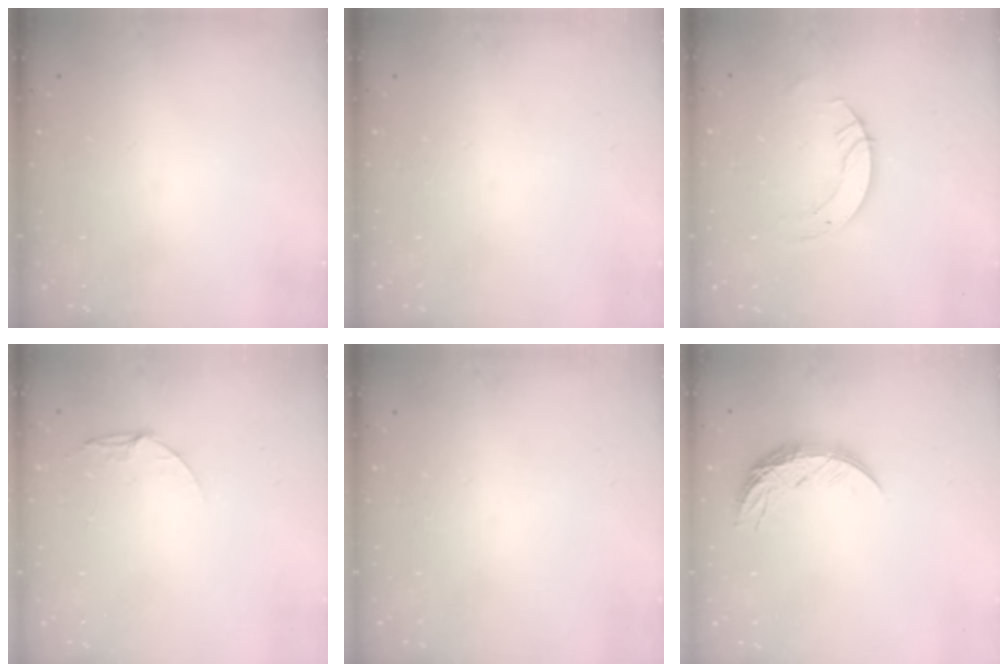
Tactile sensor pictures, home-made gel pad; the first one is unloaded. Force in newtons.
{"total": 0.0}
{"total": 6.2, "press": 6.2, "slide": 0.6}
{"total": 5.4, "press": 5.4, "slide": 0.5}
{"total": 0.0}
{"total": 8.2, "press": 8.2, "slide": 0.8}